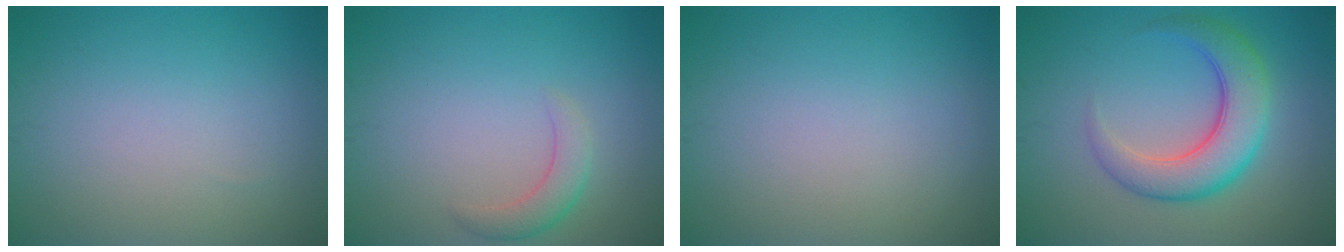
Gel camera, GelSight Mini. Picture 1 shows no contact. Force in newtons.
{"total": 2.2, "press": 2.1, "slide": 0.2}
{"total": 0.0}
{"total": 6.2, "press": 6.2, "slide": 0.3}